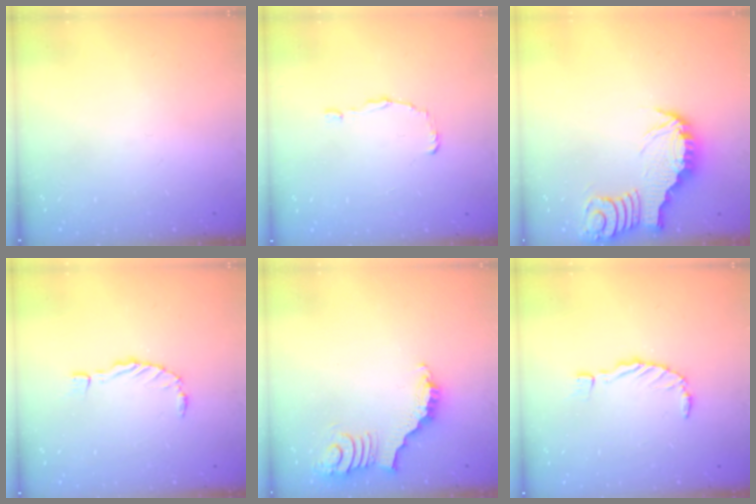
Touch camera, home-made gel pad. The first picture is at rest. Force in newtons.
{"total": 1.0, "press": 1.0, "slide": 0.0}
{"total": 3.4, "press": 3.3, "slide": 0.4}
{"total": 0.0}
{"total": 3.7, "press": 3.6, "slide": 0.7}
{"total": 0.0}